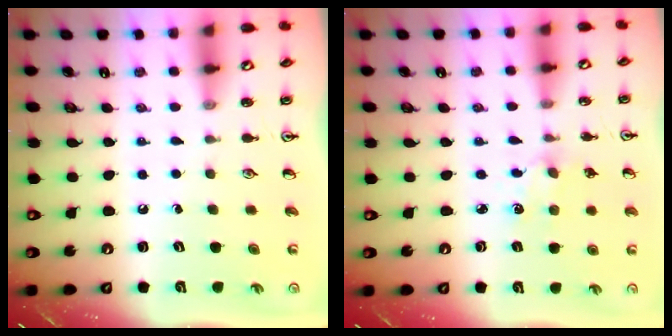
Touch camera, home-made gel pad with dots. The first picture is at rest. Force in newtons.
{"total": 4.5, "press": 4.5, "slide": 0.5}